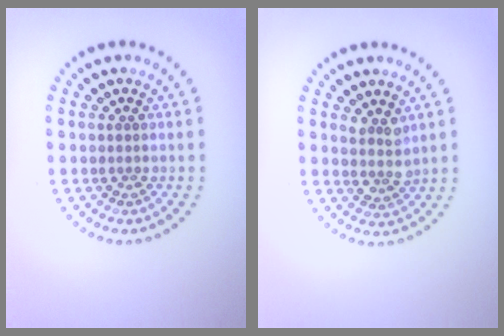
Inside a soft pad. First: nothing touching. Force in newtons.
{"total": 2.0, "press": 1.6, "slide": 1.2}